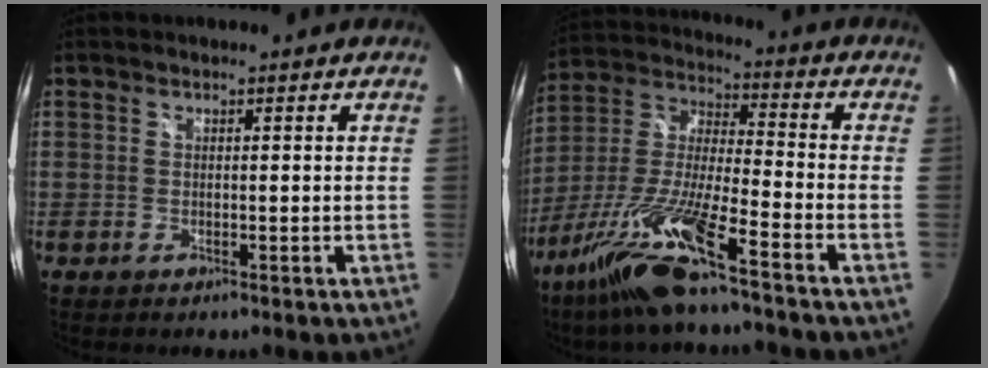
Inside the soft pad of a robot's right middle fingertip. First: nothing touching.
{"total": 15.5, "force": [-10.6, 0.6, 11.4], "torque": [-0.236, -0.016, -0.209]}